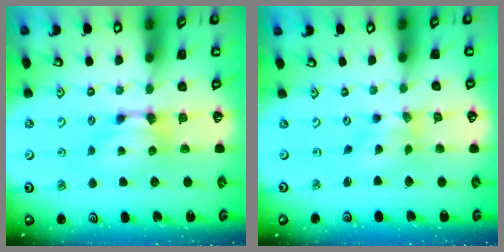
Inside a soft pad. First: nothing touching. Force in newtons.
{"total": 1.2, "press": 0.6, "slide": 1.1}